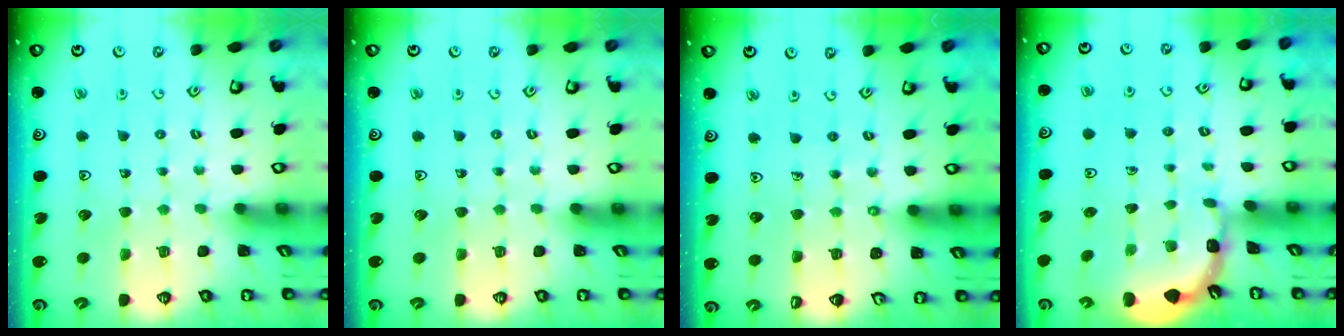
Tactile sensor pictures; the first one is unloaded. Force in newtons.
{"total": 0.0}
{"total": 0.9, "press": 0.9, "slide": 0.1}
{"total": 1.5, "press": 1.5, "slide": 0.1}